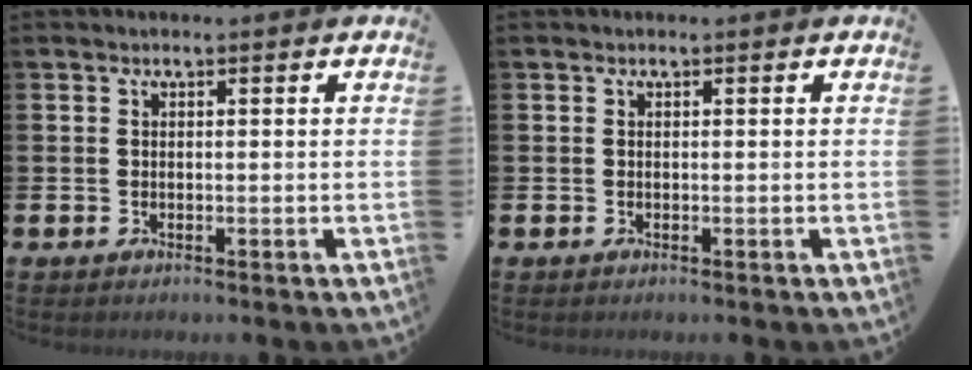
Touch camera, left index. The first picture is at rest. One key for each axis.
{"total": 0.0}